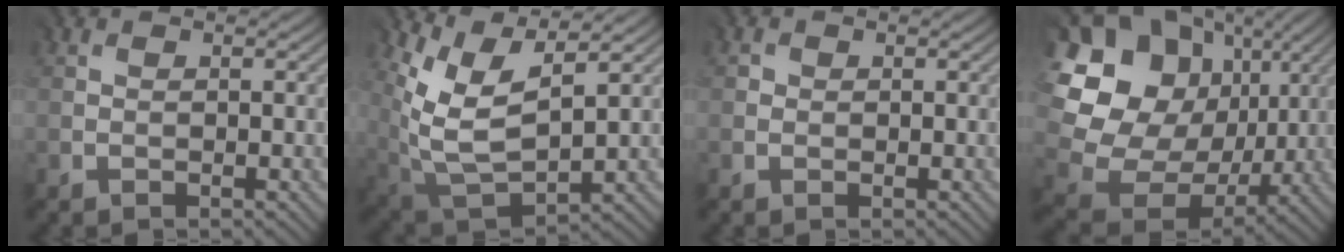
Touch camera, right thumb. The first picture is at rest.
{"total": 8.9, "force": [4.6, 3.9, 6.6], "torque": [-0.172, -0.006, 0.101]}
{"total": 0.6, "force": [-0.1, 0.5, -0.3], "torque": [0.009, -0.001, -0.005]}
{"total": 21.0, "force": [6.2, 17.7, 9.5], "torque": [-0.281, 0.030, 0.136]}